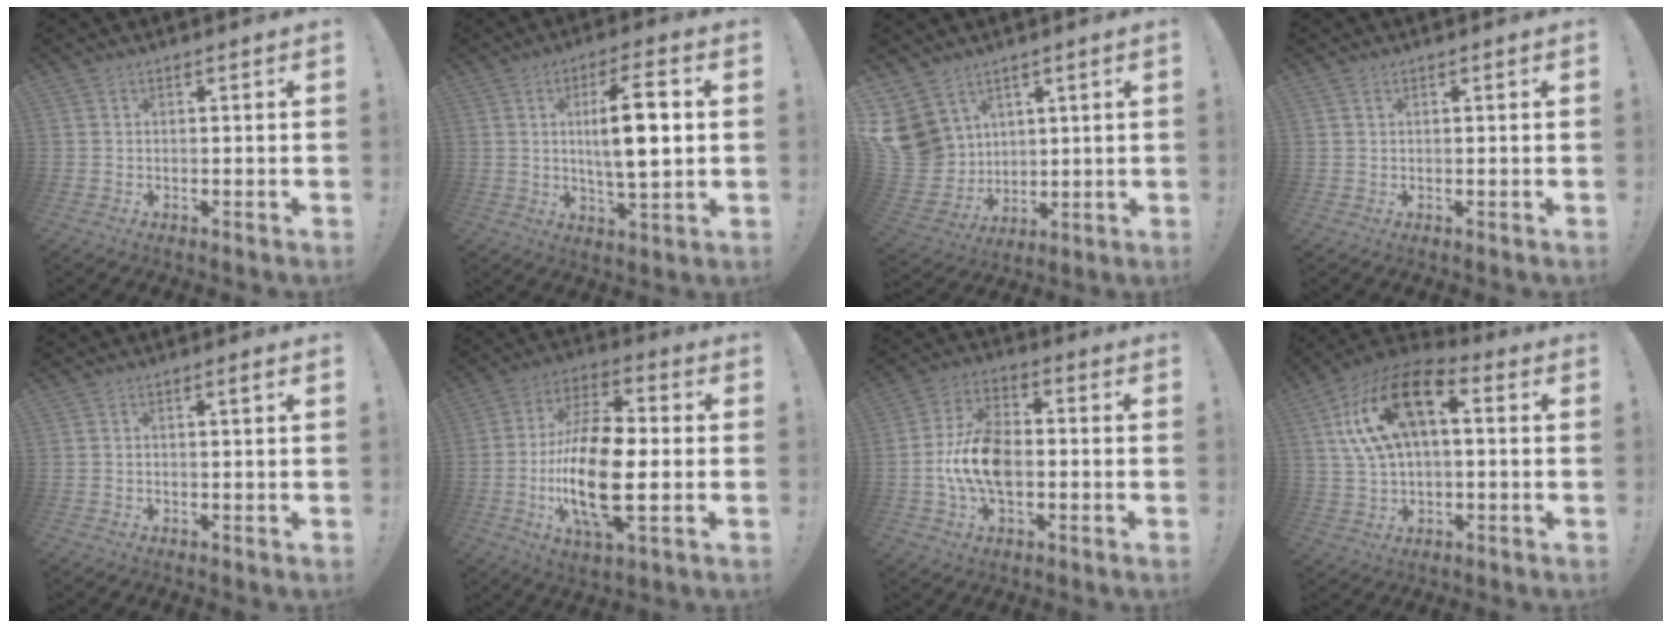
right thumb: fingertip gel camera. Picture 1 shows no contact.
{"total": 12.9, "force": [1.6, 3.5, 12.3], "torque": [-0.194, -0.003, 0.018]}
{"total": 12.9, "force": [5.9, 10.5, 4.5], "torque": [-0.114, -0.039, 0.125]}
{"total": 1.0, "force": [0.6, 0.6, 0.5], "torque": [-0.016, 0.005, 0.012]}
{"total": 2.8, "force": [0.5, 0.0, 2.7], "torque": [-0.052, 0.003, 0.004]}
{"total": 21.0, "force": [-3.4, 9.3, 18.5], "torque": [-0.373, 0.000, -0.059]}
{"total": 13.9, "force": [-2.8, 8.6, 10.5], "torque": [-0.203, 0.014, -0.053]}
{"total": 17.6, "force": [5.5, 9.8, 13.6], "torque": [-0.249, -0.003, 0.101]}